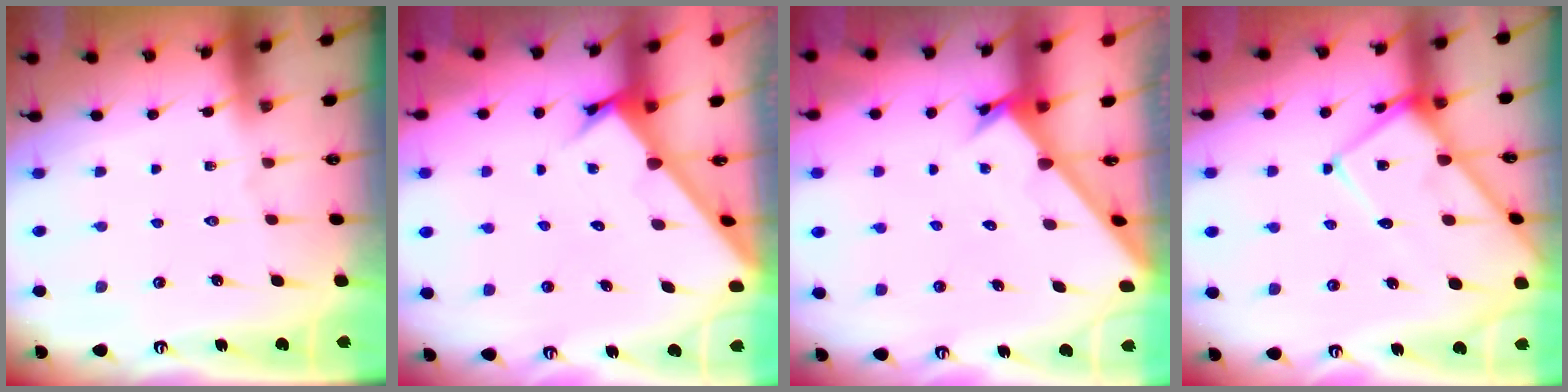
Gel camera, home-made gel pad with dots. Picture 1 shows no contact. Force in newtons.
{"total": 2.9, "press": 2.9, "slide": 0.2}
{"total": 2.7, "press": 2.7, "slide": 0.2}
{"total": 12.5, "press": 12.5, "slide": 1.2}